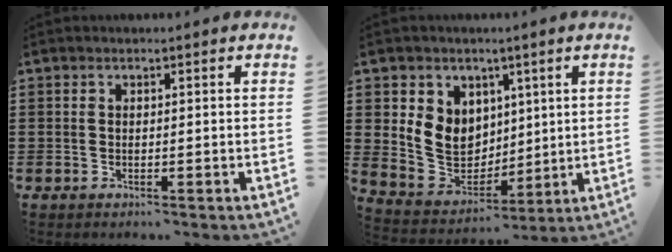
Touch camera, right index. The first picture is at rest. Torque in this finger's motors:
{"motor_torque": [1.26, 0.88, 0.90, 0.18]}